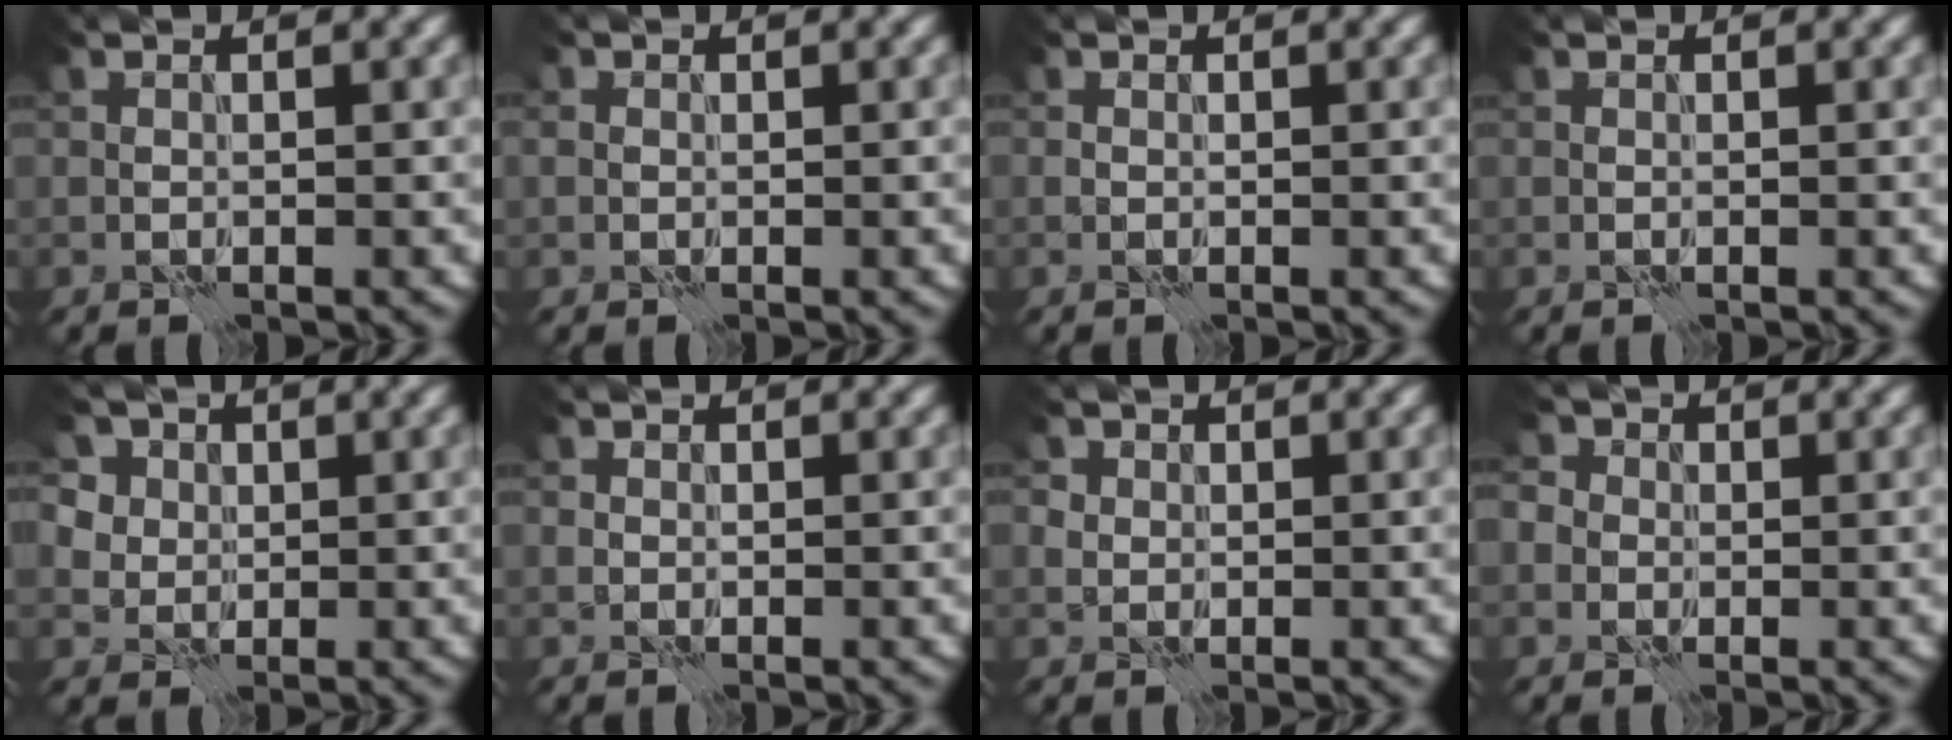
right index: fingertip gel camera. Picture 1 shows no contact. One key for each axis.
{"total": 0.9, "fx": -0.1, "fy": 0.9, "fz": 0.0, "tx": -0.001, "ty": -0.003, "tz": -0.007}
{"total": 0.0}
{"total": 0.0}
{"total": 7.3, "fx": 3.8, "fy": 5.6, "fz": 2.8, "tx": -0.067, "ty": 0.011, "tz": 0.041}
{"total": 0.5, "fx": 0.0, "fy": 0.5, "fz": -0.2, "tx": 0.004, "ty": -0.004, "tz": -0.004}
{"total": 2.1, "fx": 0.8, "fy": 1.9, "fz": 0.5, "tx": -0.014, "ty": 0.001, "tz": 0.008}
{"total": 5.5, "fx": 1.6, "fy": 4.9, "fz": 2.0, "tx": -0.045, "ty": 0.032, "tz": -0.012}